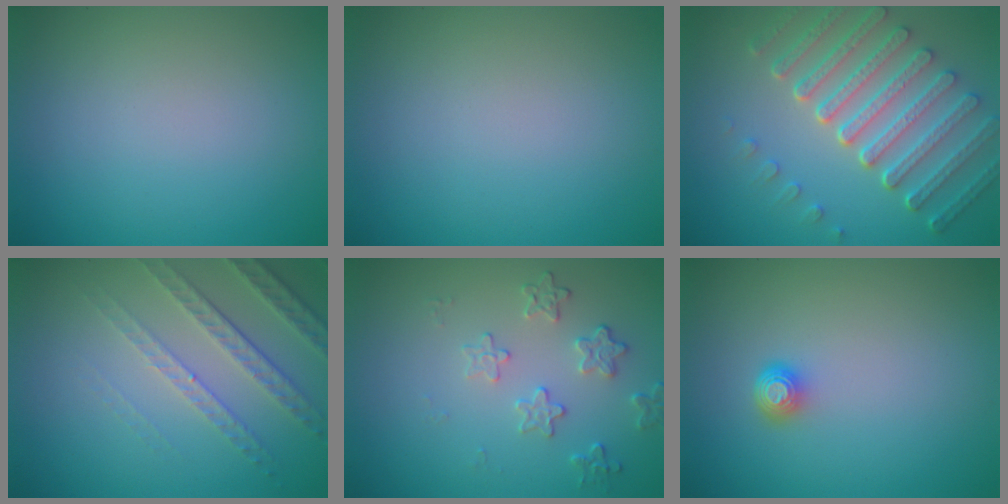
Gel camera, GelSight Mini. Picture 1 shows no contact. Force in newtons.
{"total": 0.0}
{"total": 7.0, "press": 5.2, "slide": 4.7}
{"total": 4.7, "press": 3.2, "slide": 3.4}
{"total": 2.2, "press": 1.6, "slide": 1.6}
{"total": 1.5, "press": 1.2, "slide": 0.9}